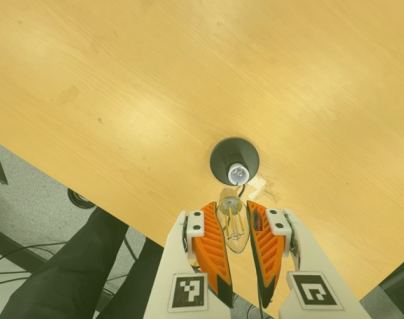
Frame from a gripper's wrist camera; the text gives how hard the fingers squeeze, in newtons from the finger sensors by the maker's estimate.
{"total": 21.4, "left": 26.1, "right": 16.7}